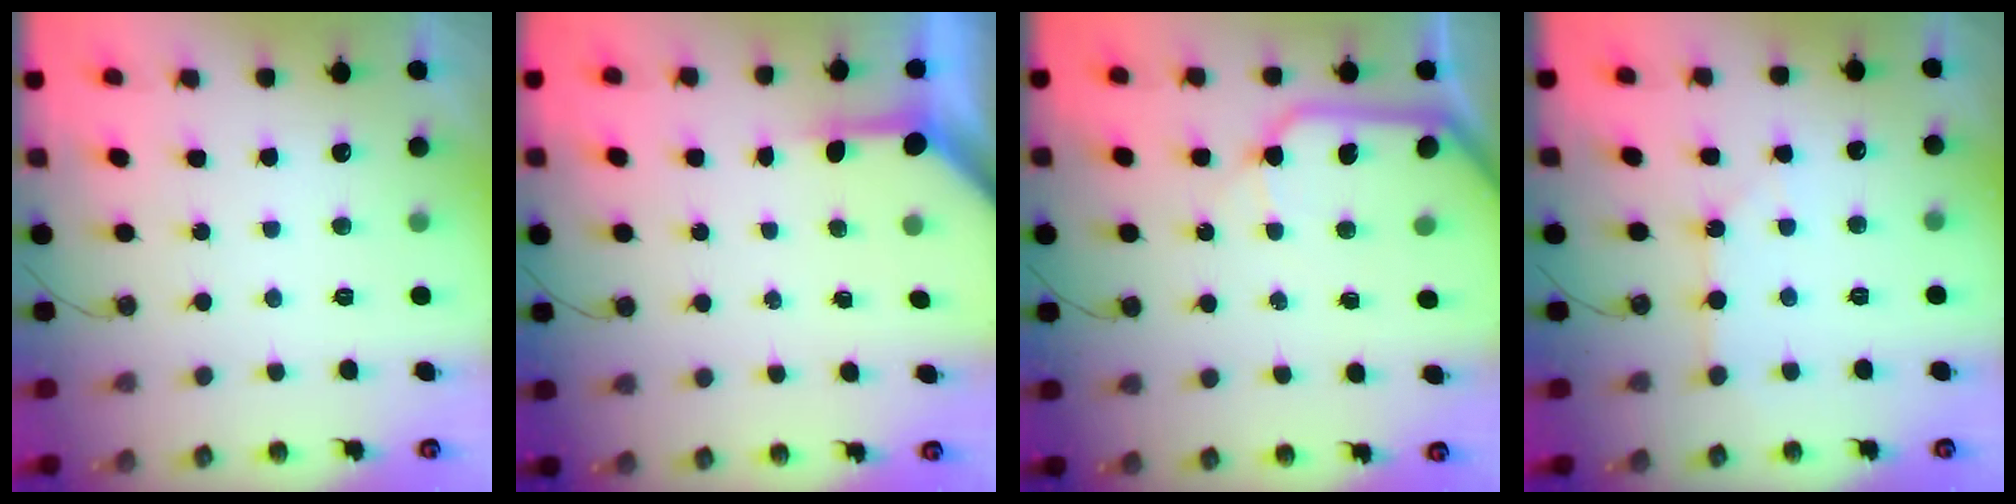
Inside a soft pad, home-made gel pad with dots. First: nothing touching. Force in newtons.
{"total": 3.5, "press": 3.4, "slide": 0.4}
{"total": 11.7, "press": 11.5, "slide": 1.8}
{"total": 2.9, "press": 2.9, "slide": 0.5}